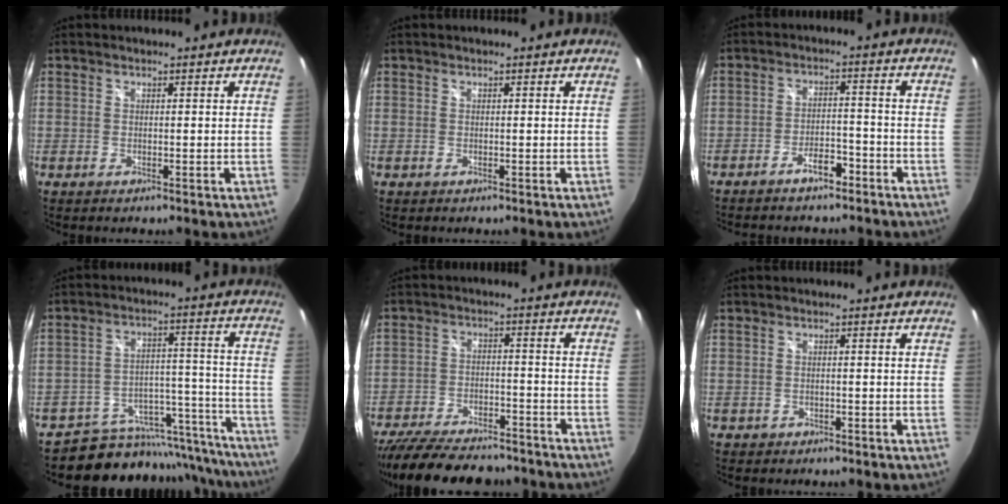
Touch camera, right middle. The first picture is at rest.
{"total": 0.0}
{"total": 6.3, "force": [-5.1, 2.5, 2.8], "torque": [-0.064, 0.019, -0.072]}
{"total": 21.2, "force": [-18.7, 9.1, 4.1], "torque": [-0.067, 0.060, -0.240]}
{"total": 20.9, "force": [-17.2, 7.4, 9.3], "torque": [-0.197, -0.011, -0.253]}
{"total": 1.8, "force": [-0.9, 1.5, 0.5], "torque": [-0.015, -0.002, -0.011]}